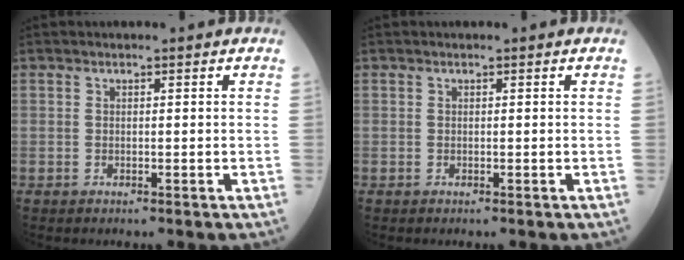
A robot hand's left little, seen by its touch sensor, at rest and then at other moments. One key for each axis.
{"total": 0.0}